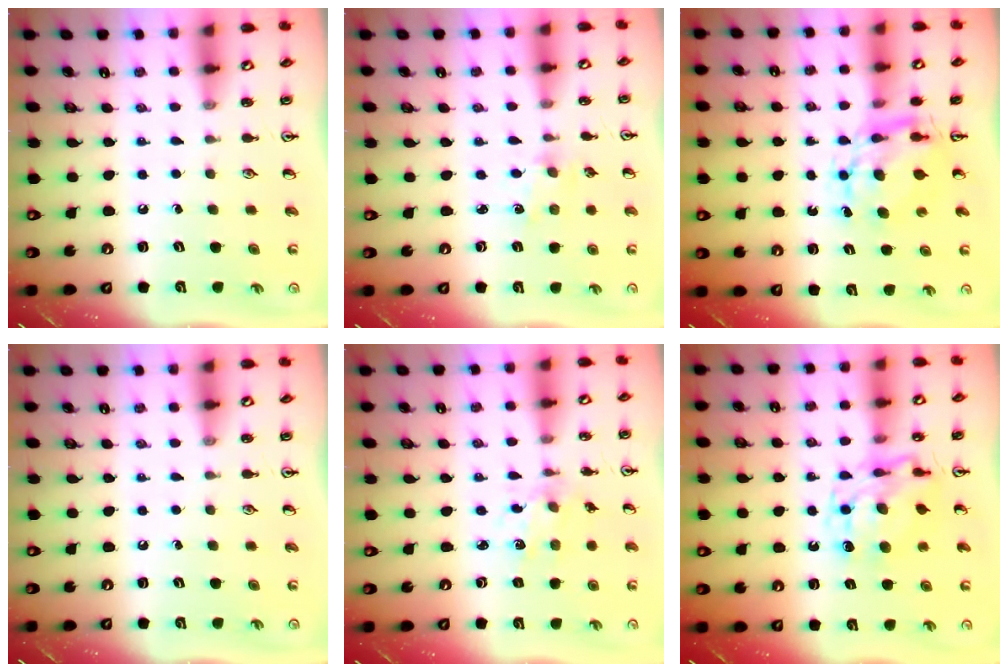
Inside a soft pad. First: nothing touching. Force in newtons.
{"total": 1.4, "press": 1.4, "slide": 0.3}
{"total": 7.5, "press": 7.5, "slide": 0.7}
{"total": 0.0}
{"total": 2.3, "press": 2.3, "slide": 0.6}
{"total": 11.1, "press": 11.0, "slide": 1.4}